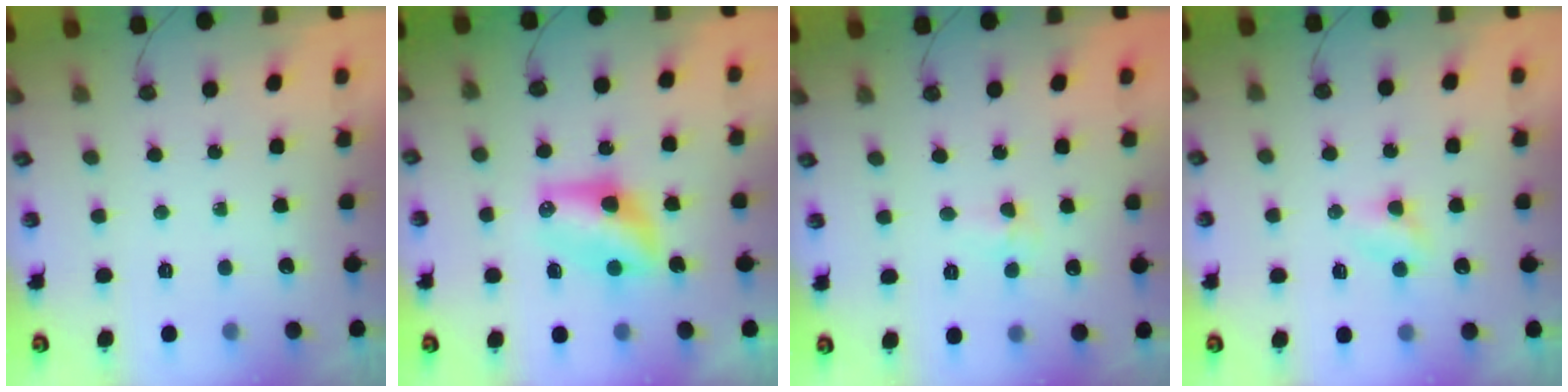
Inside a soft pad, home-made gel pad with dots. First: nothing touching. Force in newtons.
{"total": 9.8, "press": 8.8, "slide": 4.4}
{"total": 4.0, "press": 2.2, "slide": 3.4}
{"total": 2.9, "press": 2.9, "slide": 0.3}